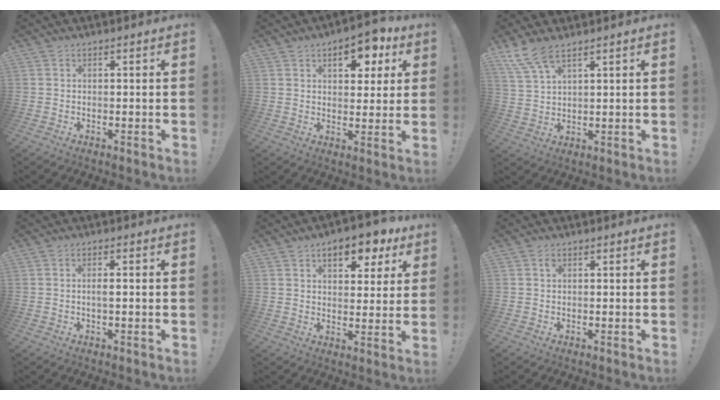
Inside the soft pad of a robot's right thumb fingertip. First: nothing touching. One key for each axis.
{"total": 9.6, "fx": 4.5, "fy": 5.6, "fz": 6.3, "tx": -0.069, "ty": -0.016, "tz": 0.075}
{"total": 7.5, "fx": 5.6, "fy": 2.2, "fz": 4.5, "tx": -0.105, "ty": -0.019, "tz": 0.110}
{"total": 2.2, "fx": -0.5, "fy": 0.3, "fz": 2.1, "tx": -0.037, "ty": 0.002, "tz": -0.011}
{"total": 9.9, "fx": 5.5, "fy": 5.3, "fz": 6.4, "tx": -0.084, "ty": -0.027, "tz": 0.095}
{"total": 0.6, "fx": 0.3, "fy": 0.4, "fz": 0.3, "tx": -0.007, "ty": 0.001, "tz": 0.005}